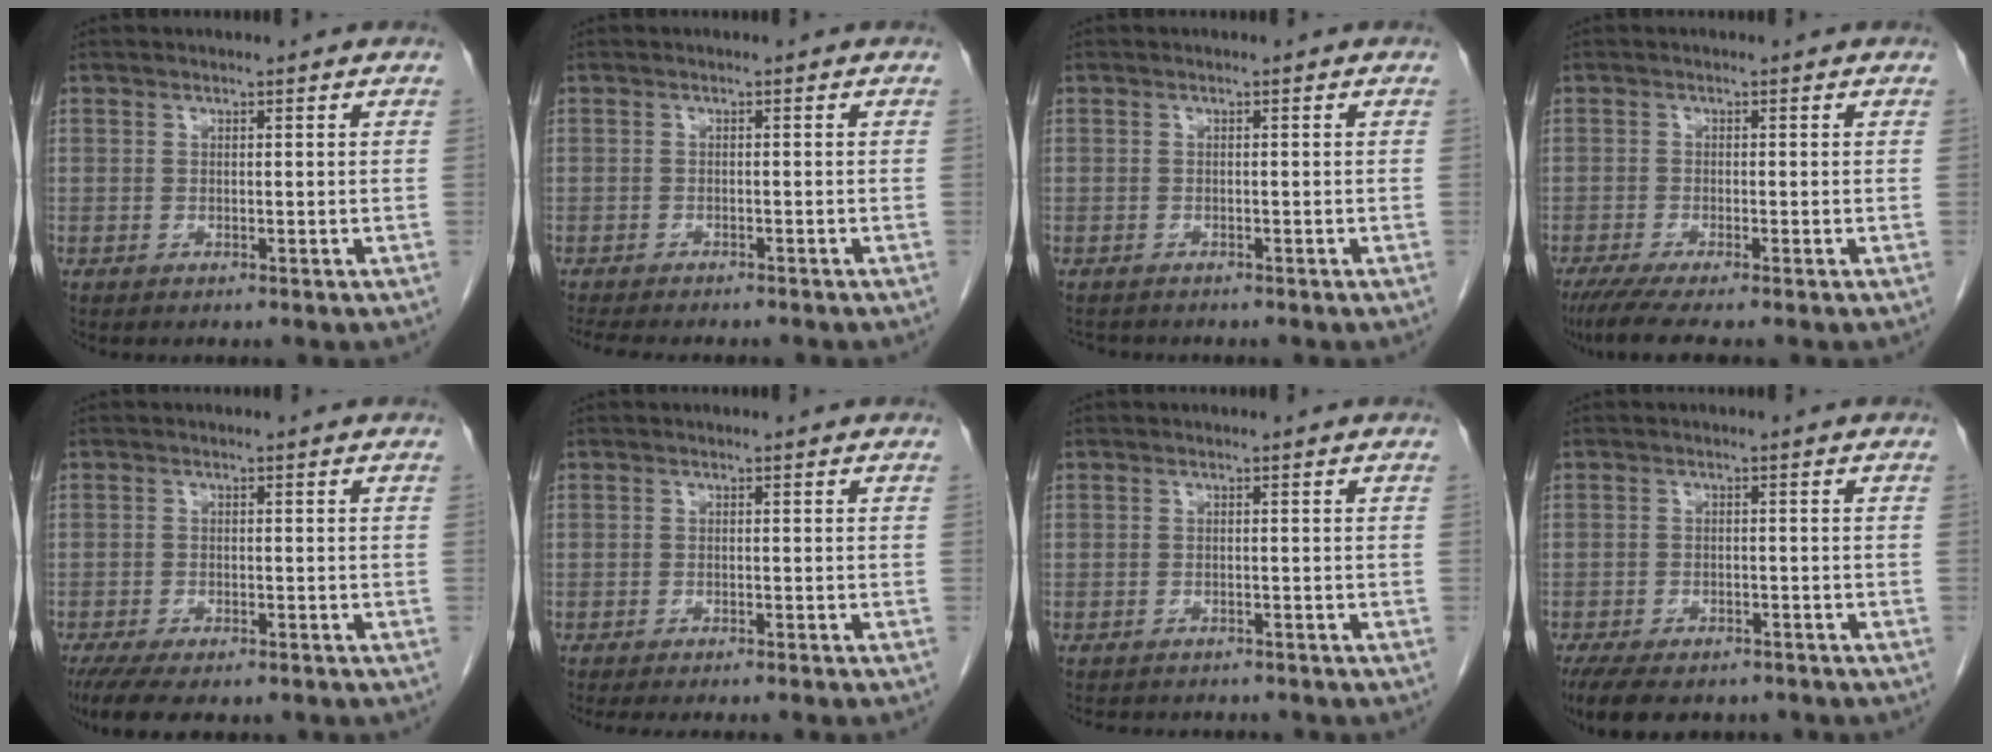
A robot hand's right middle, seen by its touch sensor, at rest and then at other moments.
{"total": 9.0, "force": [-7.9, 2.0, 3.9], "torque": [-0.055, -0.008, -0.106]}
{"total": 2.0, "force": [-1.8, 0.7, 0.4], "torque": [-0.010, -0.007, -0.025]}
{"total": 5.1, "force": [-4.0, -0.2, 3.2], "torque": [-0.050, -0.013, -0.069]}
{"total": 9.8, "force": [-7.6, 3.1, 5.3], "torque": [-0.082, -0.010, -0.112]}
{"total": 7.9, "force": [-7.0, 0.4, 3.7], "torque": [-0.029, -0.014, -0.094]}
{"total": 6.9, "force": [-6.2, 2.1, 2.1], "torque": [-0.029, 0.000, -0.076]}
{"total": 11.8, "force": [-9.5, 4.7, 5.3], "torque": [-0.102, -0.005, -0.132]}